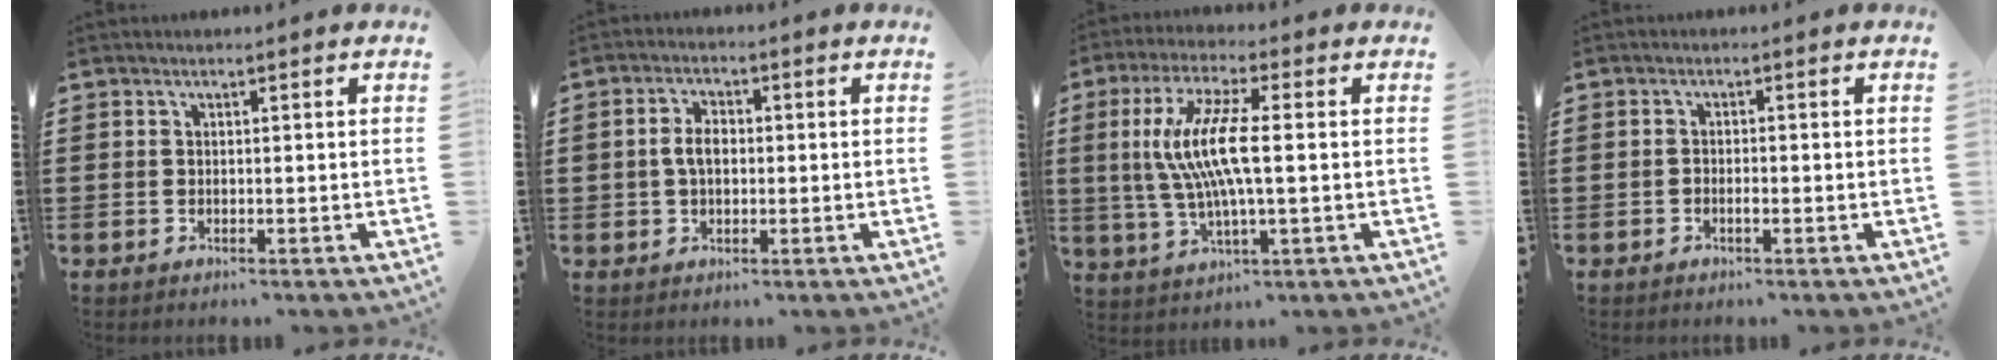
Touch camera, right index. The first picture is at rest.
{"total": 3.5, "force": [0.0, 2.4, 2.6], "torque": [-0.055, 0.009, -0.003]}
{"total": 9.9, "force": [0.3, 1.8, 9.8], "torque": [-0.220, -0.013, -0.008]}
{"total": 1.1, "force": [-0.6, 0.3, 0.8], "torque": [-0.017, -0.004, -0.011]}